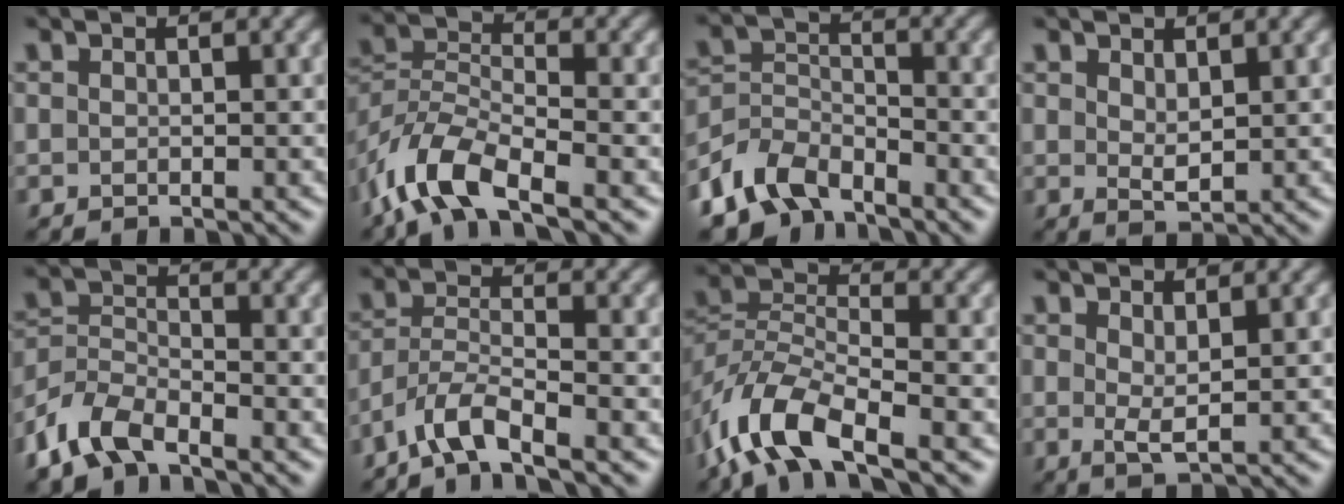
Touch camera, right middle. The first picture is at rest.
{"total": 7.4, "force": [-4.9, 2.8, 4.8], "torque": [-0.096, 0.000, -0.107]}
{"total": 6.3, "force": [-4.9, 3.2, 2.2], "torque": [-0.043, -0.007, -0.107]}
{"total": 1.6, "force": [0.8, 0.7, 1.2], "torque": [-0.026, -0.003, 0.021]}
{"total": 5.1, "force": [-3.9, 2.1, 2.5], "torque": [-0.052, -0.003, -0.088]}
{"total": 3.9, "force": [-3.0, 0.6, 2.4], "torque": [-0.046, 0.005, -0.070]}
{"total": 8.2, "force": [-5.2, 3.4, 5.4], "torque": [-0.106, 0.002, -0.111]}
{"total": 1.8, "force": [0.8, 0.4, 1.6], "torque": [-0.032, -0.007, 0.017]}